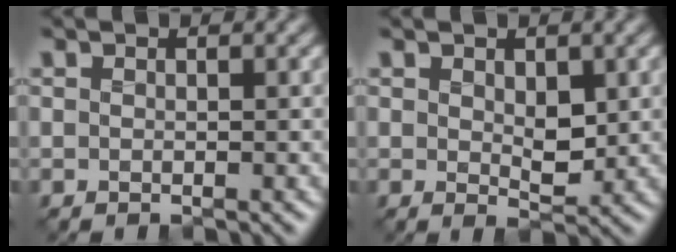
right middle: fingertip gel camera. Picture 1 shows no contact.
{"total": 2.6, "force": [0.5, 1.4, 2.1], "torque": [-0.037, -0.007, 0.008]}